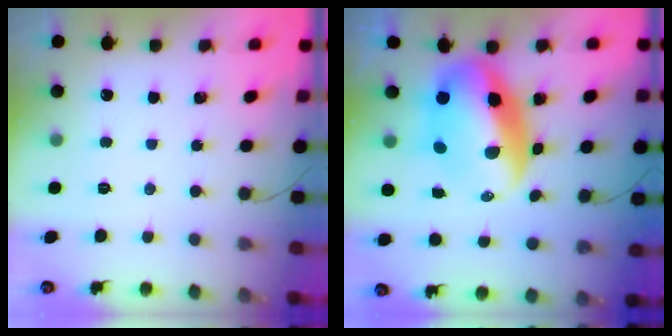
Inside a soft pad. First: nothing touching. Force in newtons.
{"total": 14.6, "press": 14.1, "slide": 3.7}